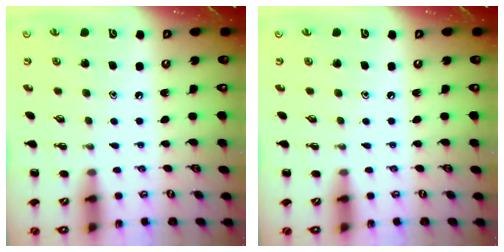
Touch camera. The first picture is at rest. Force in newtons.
{"total": 0.0}